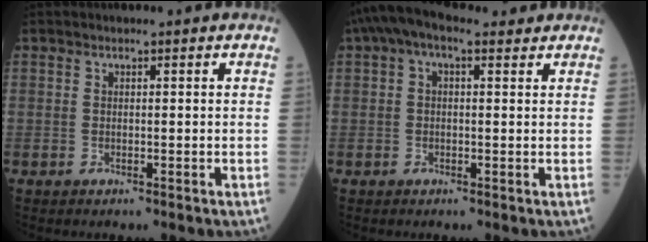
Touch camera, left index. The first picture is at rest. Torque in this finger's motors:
{"motor_torque": [0.59, -0.54, -0.01, 0.10]}